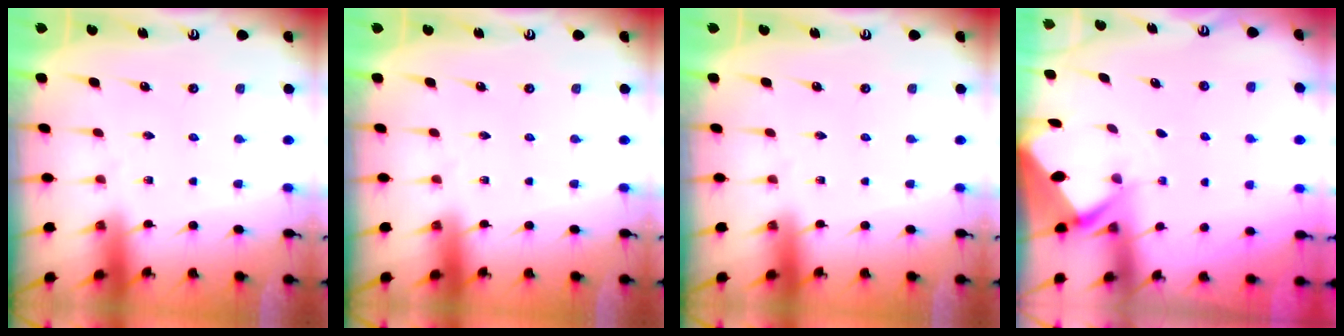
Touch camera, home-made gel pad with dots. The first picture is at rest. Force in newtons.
{"total": 0.0}
{"total": 0.0}
{"total": 2.7, "press": 2.7, "slide": 0.3}